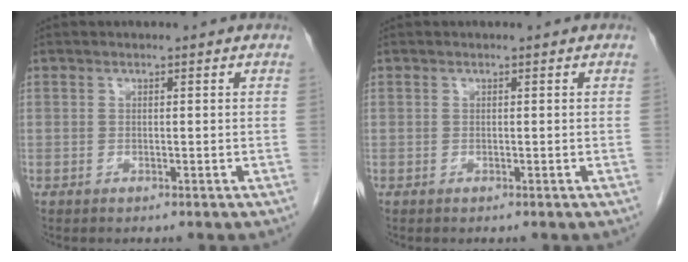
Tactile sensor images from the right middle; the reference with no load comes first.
{"total": 0.0}